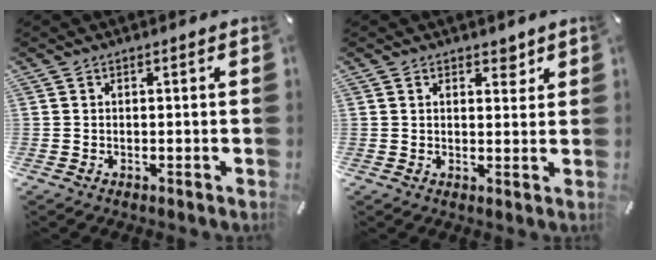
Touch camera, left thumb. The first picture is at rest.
{"total": 3.1, "force": [1.9, 1.8, 1.5], "torque": [-0.010, -0.010, 0.029]}